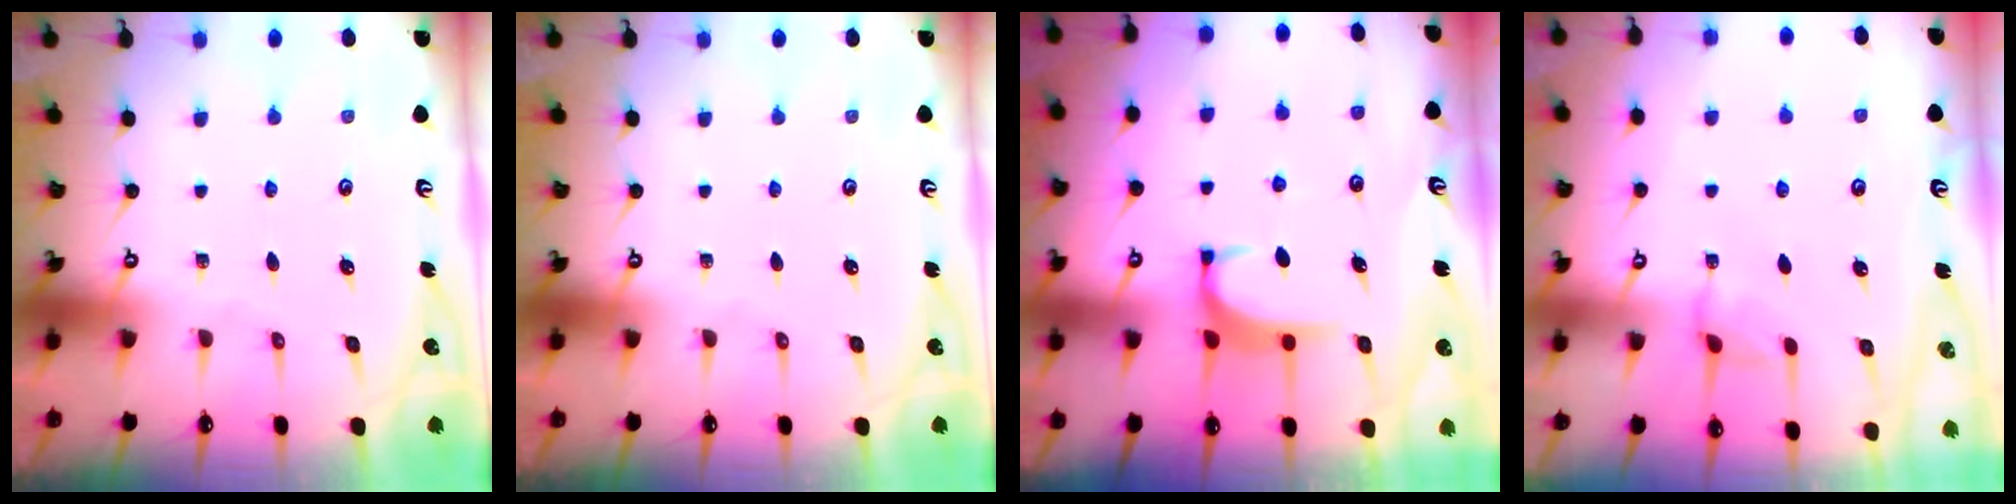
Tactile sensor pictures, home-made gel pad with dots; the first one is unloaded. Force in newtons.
{"total": 0.0}
{"total": 1.8, "press": 1.7, "slide": 0.5}
{"total": 2.8, "press": 2.8, "slide": 0.4}